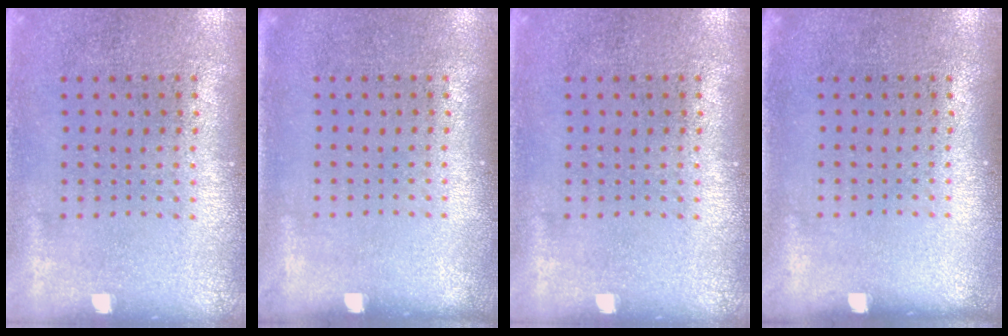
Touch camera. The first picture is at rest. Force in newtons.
{"total": 0.0}
{"total": 0.0}
{"total": 0.0}